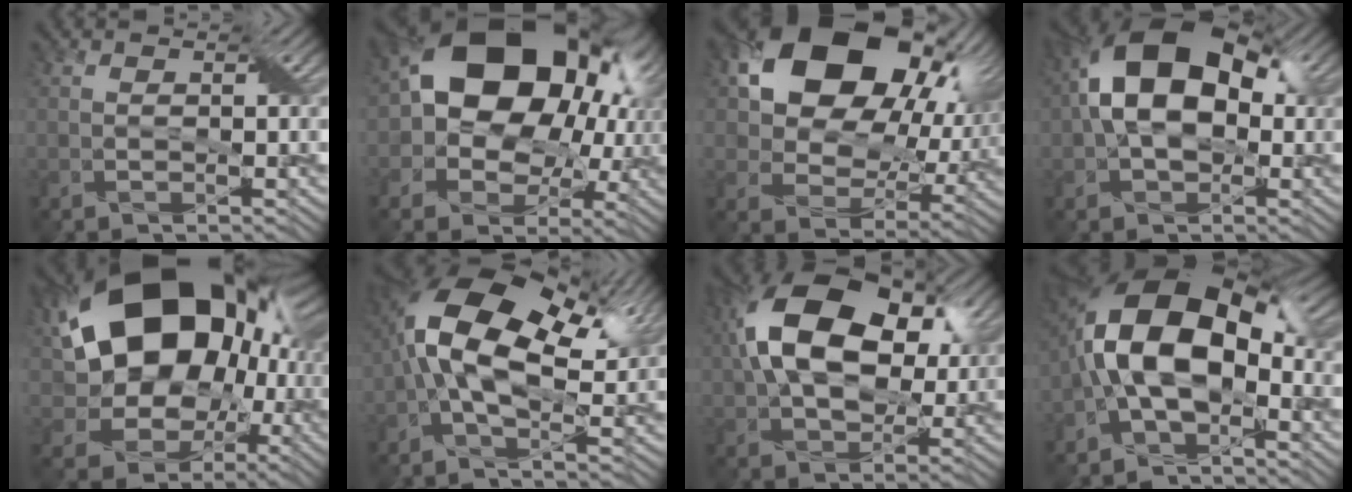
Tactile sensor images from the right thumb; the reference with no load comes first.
{"total": 18.7, "force": [3.4, 14.3, 11.5], "torque": [-0.182, -0.011, 0.067]}
{"total": 19.4, "force": [7.9, 13.7, 11.3], "torque": [-0.217, 0.030, 0.162]}
{"total": 14.8, "force": [2.0, 9.5, 11.2], "torque": [-0.192, 0.026, 0.019]}
{"total": 18.9, "force": [3.7, 13.9, 12.3], "torque": [-0.220, -0.016, 0.080]}
{"total": 15.9, "force": [3.9, 7.8, 13.3], "torque": [-0.257, 0.012, 0.054]}
{"total": 16.8, "force": [4.4, 10.4, 12.5], "torque": [-0.242, 0.024, 0.064]}
{"total": 14.4, "force": [-1.4, 7.9, 12.0], "torque": [-0.215, 0.024, -0.046]}